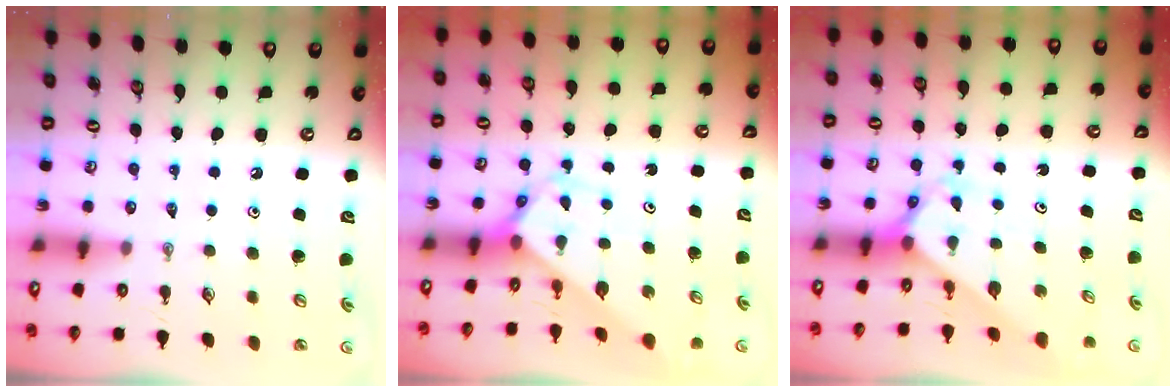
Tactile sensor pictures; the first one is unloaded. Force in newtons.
{"total": 2.7, "press": 2.7, "slide": 0.1}
{"total": 2.7, "press": 2.7, "slide": 0.2}